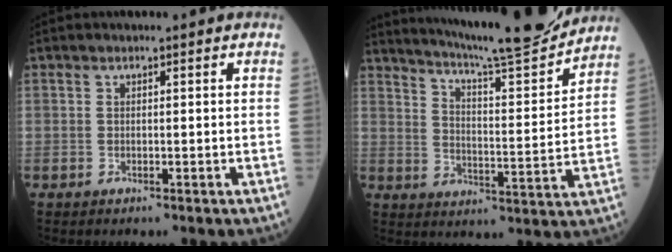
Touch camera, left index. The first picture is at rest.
{"total": 17.9, "force": [16.6, -0.2, 6.7], "torque": [-0.114, -0.036, 0.236]}